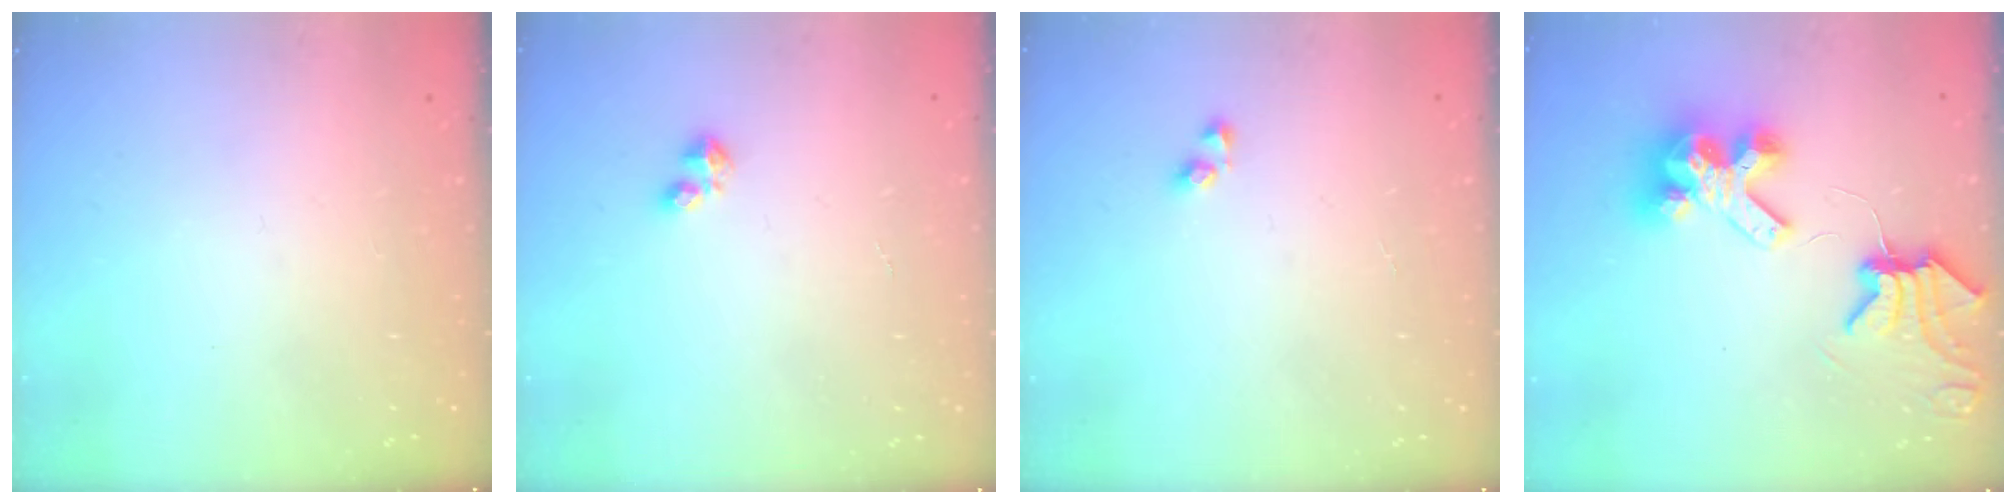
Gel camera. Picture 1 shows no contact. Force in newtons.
{"total": 2.4, "press": 2.4, "slide": 0.5}
{"total": 2.9, "press": 2.9, "slide": 0.3}
{"total": 8.9, "press": 8.8, "slide": 1.1}